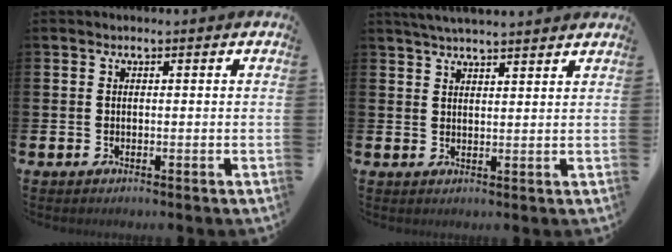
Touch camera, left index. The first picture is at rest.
{"total": 3.8, "force": [3.8, 0.0, 0.7], "torque": [-0.021, -0.011, 0.069]}